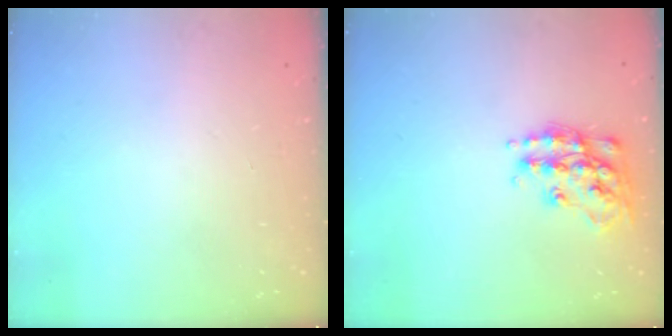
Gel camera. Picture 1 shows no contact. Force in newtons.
{"total": 16.6, "press": 16.5, "slide": 1.0}